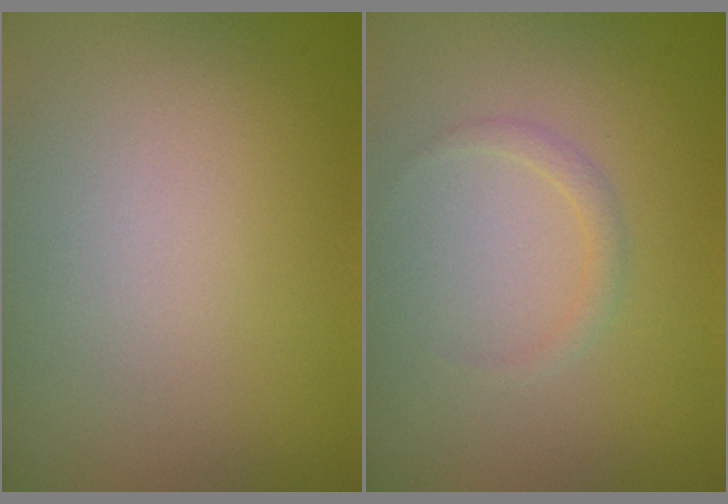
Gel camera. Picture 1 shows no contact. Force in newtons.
{"total": 1.0, "press": 1.0, "slide": 0.0}